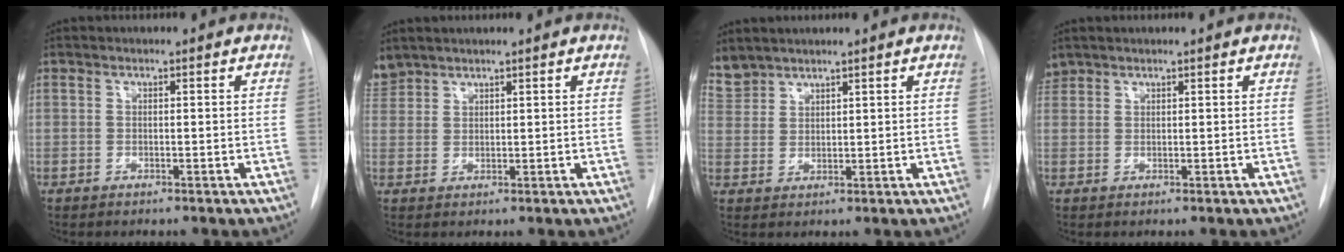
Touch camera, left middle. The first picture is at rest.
{"total": 3.3, "force": [3.1, 1.2, 0.0], "torque": [-0.009, 0.015, 0.068]}
{"total": 4.2, "force": [4.0, 1.3, 0.1], "torque": [-0.011, 0.011, 0.092]}
{"total": 1.6, "force": [1.5, 0.6, -0.1], "torque": [-0.002, 0.013, 0.032]}